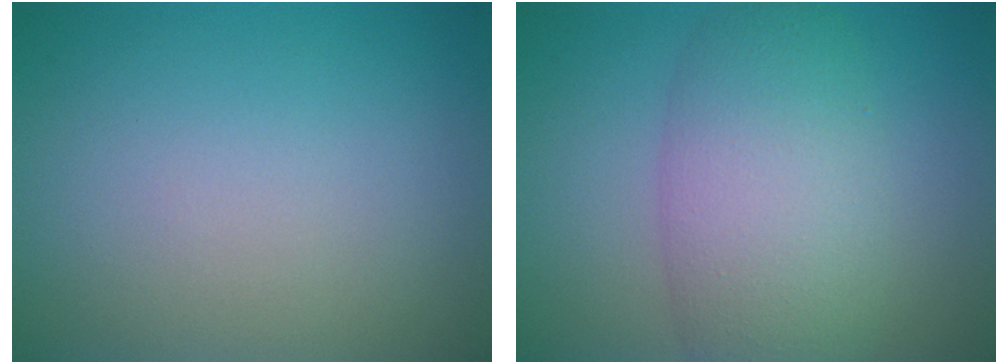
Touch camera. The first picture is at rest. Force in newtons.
{"total": 7.1, "press": 7.1, "slide": 0.2}